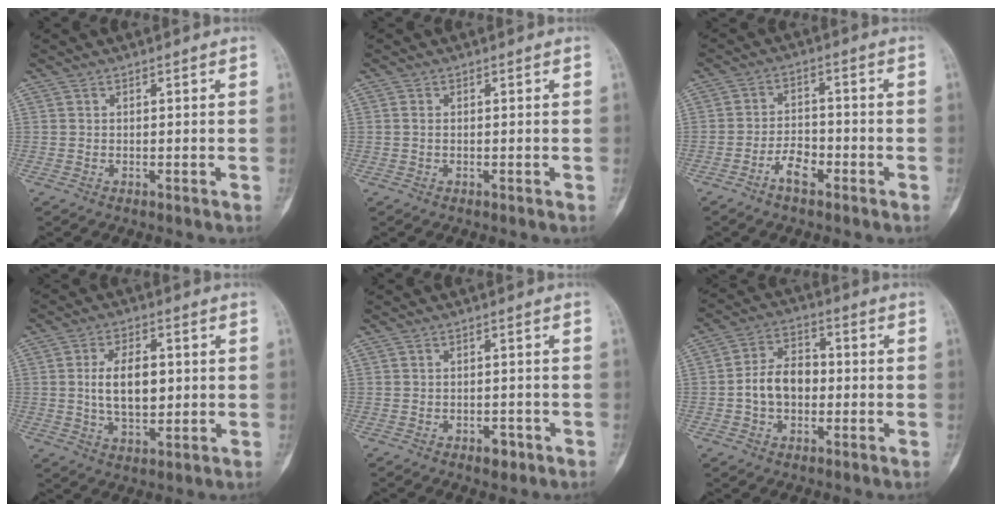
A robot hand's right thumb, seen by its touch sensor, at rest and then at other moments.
{"total": 0.8, "force": [0.0, 0.5, 0.6], "torque": [-0.014, 0.000, 0.002]}
{"total": 5.0, "force": [-3.1, 2.4, 3.2], "torque": [-0.047, 0.024, -0.059]}
{"total": 9.5, "force": [0.8, 5.3, 7.9], "torque": [-0.126, -0.003, 0.018]}
{"total": 2.5, "force": [-1.4, 1.5, 1.5], "torque": [-0.009, 0.007, -0.016]}
{"total": 8.5, "force": [-1.0, 6.1, 5.8], "torque": [-0.087, 0.026, -0.026]}